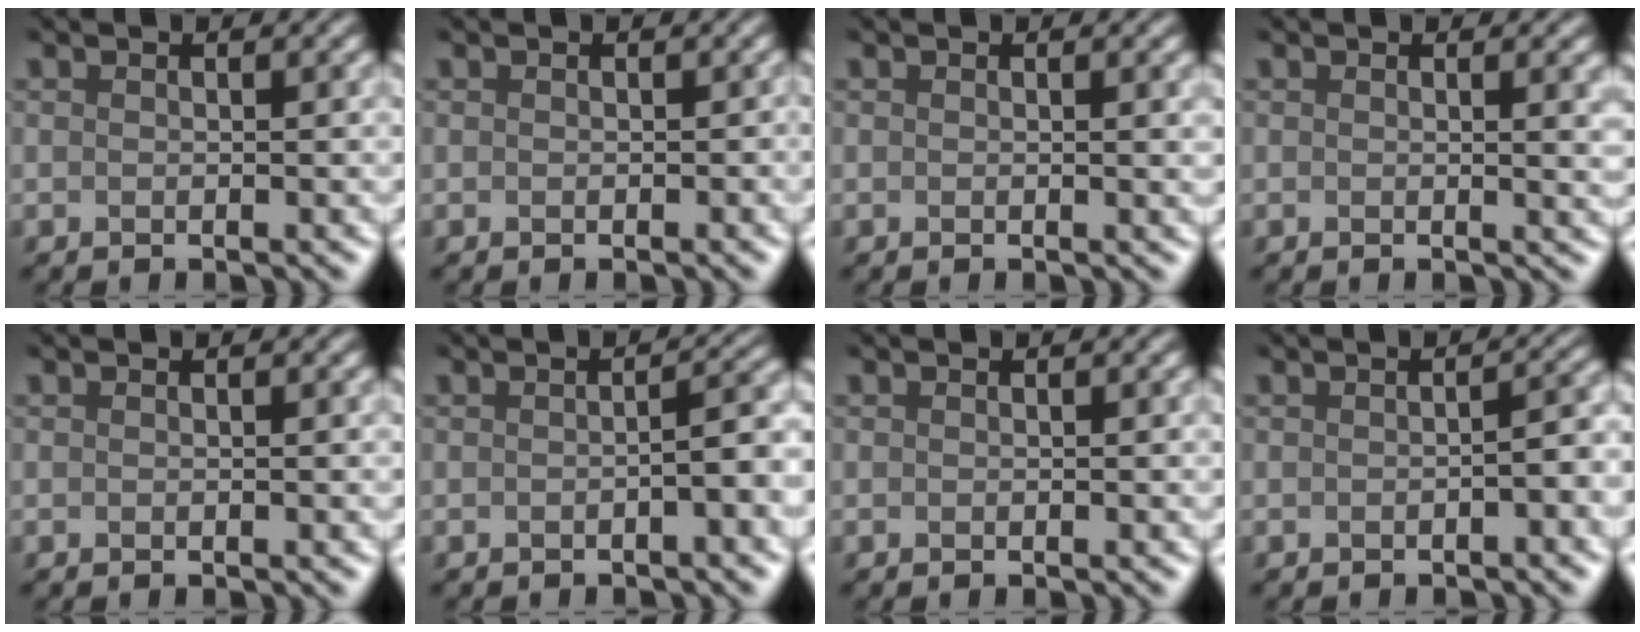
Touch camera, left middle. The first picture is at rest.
{"total": 0.0}
{"total": 0.6, "force": [0.4, 0.2, 0.4], "torque": [-0.002, -0.004, 0.000]}
{"total": 1.7, "force": [0.5, 0.7, 1.4], "torque": [-0.011, -0.004, 0.002]}
{"total": 0.0}
{"total": 2.4, "force": [-0.6, 0.4, 2.3], "torque": [-0.025, 0.012, -0.020]}
{"total": 0.0}
{"total": 1.8, "force": [-0.6, 0.4, 1.6], "torque": [-0.015, 0.010, -0.016]}